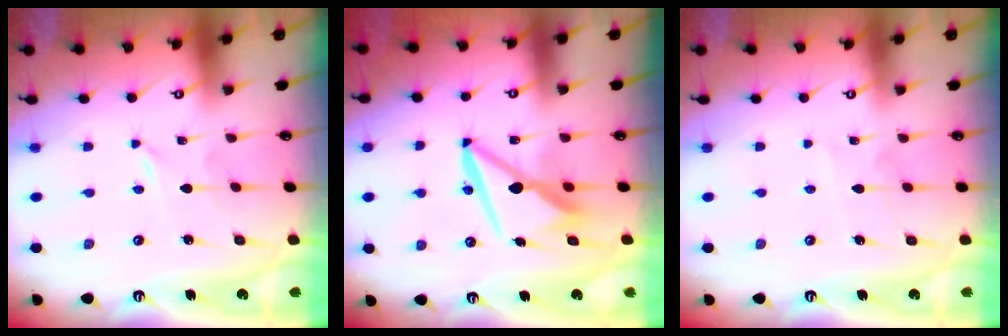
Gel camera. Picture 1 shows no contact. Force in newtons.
{"total": 9.1, "press": 8.9, "slide": 1.7}
{"total": 5.4, "press": 5.3, "slide": 0.6}